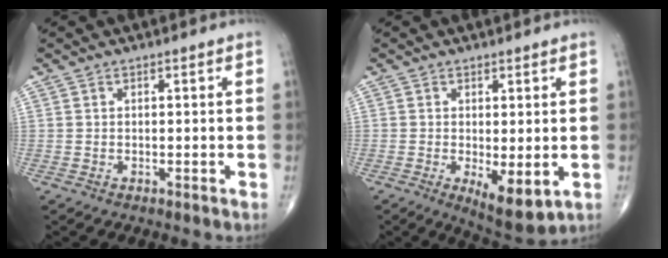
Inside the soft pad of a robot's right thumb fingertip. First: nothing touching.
{"total": 7.0, "force": [-1.5, 2.6, 6.4], "torque": [-0.092, -0.021, -0.015]}